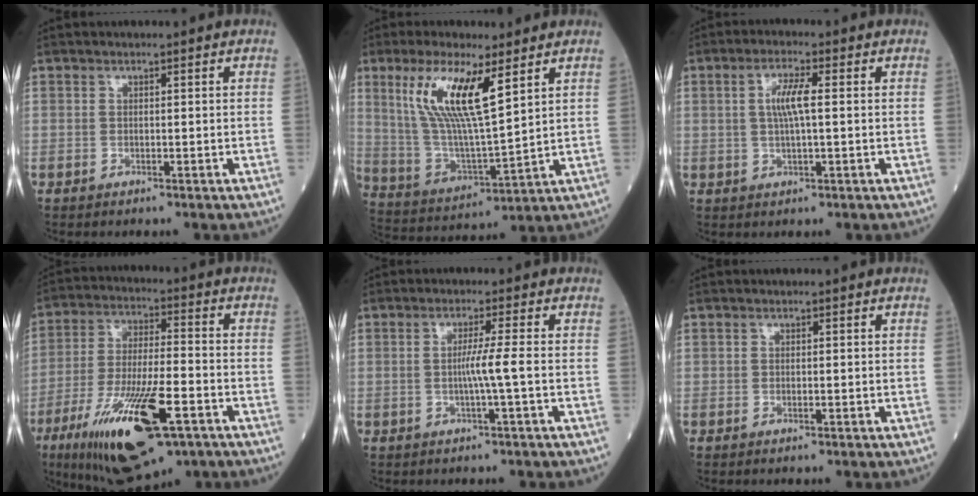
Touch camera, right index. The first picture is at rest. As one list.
[{"total": 13.3, "force": [6.1, 2.1, 11.6], "torque": [-0.246, -0.003, 0.121]}, {"total": 4.6, "force": [0.6, 0.7, 4.5], "torque": [-0.091, 0.006, 0.011]}, {"total": 19.5, "force": [-9.6, 4.8, 16.3], "torque": [-0.307, -0.030, -0.158]}, {"total": 3.4, "force": [-0.6, -1.0, 3.2], "torque": [-0.056, -0.002, -0.012]}, {"total": 0.6, "force": [-0.2, 0.2, 0.5], "torque": [-0.011, -0.002, -0.003]}]